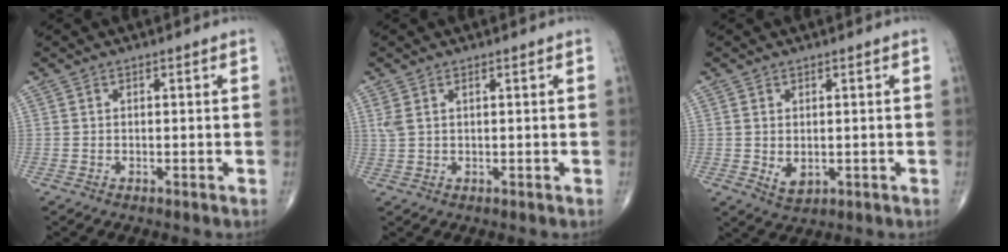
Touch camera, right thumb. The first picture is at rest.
{"total": 2.1, "force": [1.0, 0.8, 1.7], "torque": [-0.048, 0.010, 0.031]}
{"total": 3.1, "force": [-0.2, 2.1, 2.3], "torque": [-0.033, -0.007, 0.007]}